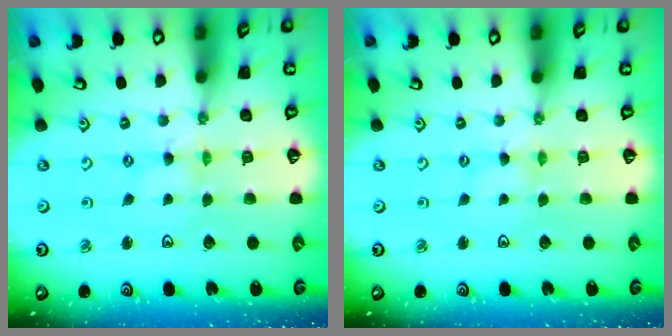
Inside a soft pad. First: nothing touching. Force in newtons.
{"total": 0.7, "press": 0.7, "slide": 0.1}